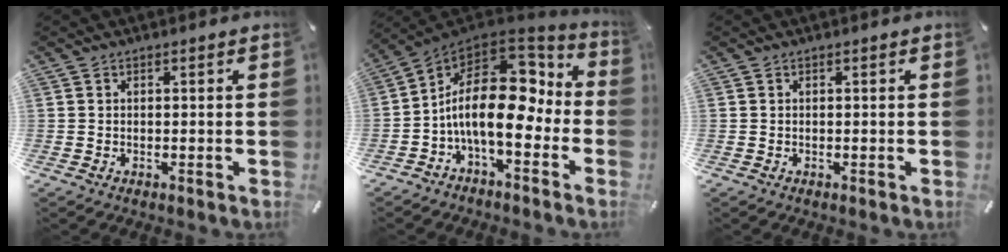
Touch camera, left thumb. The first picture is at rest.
{"total": 19.2, "force": [-0.5, 10.0, 16.4], "torque": [-0.294, -0.012, -0.004]}
{"total": 0.0}